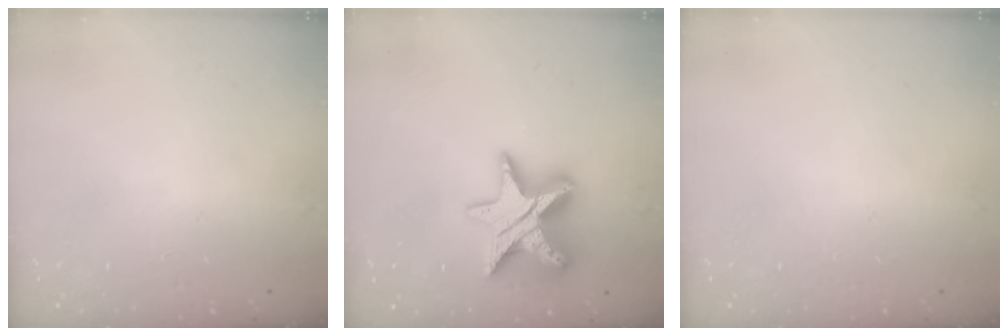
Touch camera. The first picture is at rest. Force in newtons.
{"total": 15.7, "press": 15.7, "slide": 1.3}
{"total": 0.0}